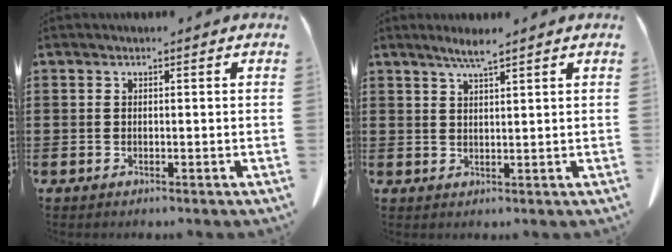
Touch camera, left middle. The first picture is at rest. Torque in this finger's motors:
{"motor_torque": [0.39, 0.31, 0.02, 0.04]}